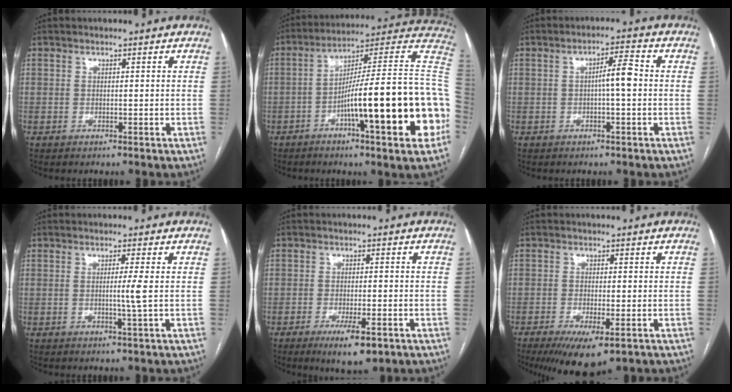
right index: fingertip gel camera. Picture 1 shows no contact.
{"total": 24.2, "force": [-6.2, 0.8, 23.4], "torque": [-0.267, 0.015, -0.096]}
{"total": 4.0, "force": [-0.2, 0.3, 3.9], "torque": [-0.063, 0.008, -0.003]}
{"total": 2.5, "force": [0.0, -0.9, 2.3], "torque": [-0.041, -0.004, 0.001]}
{"total": 6.1, "force": [-3.4, 1.4, 4.8], "torque": [-0.082, -0.011, -0.048]}
{"total": 8.2, "force": [-5.0, 2.0, 6.2], "torque": [-0.097, -0.021, -0.076]}